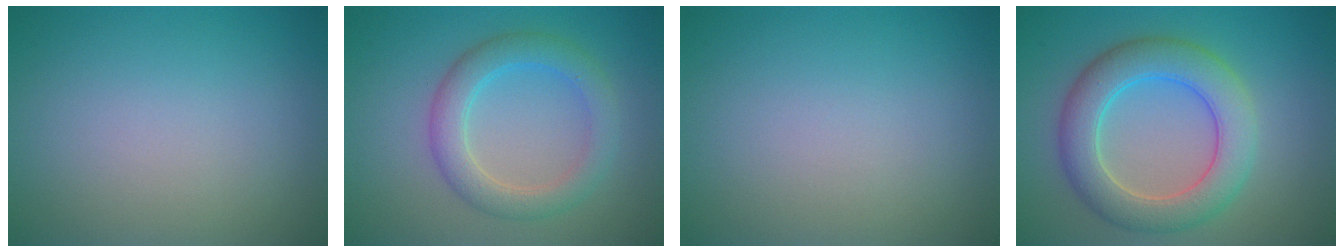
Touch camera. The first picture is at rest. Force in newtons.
{"total": 3.9, "press": 3.9, "slide": 0.2}
{"total": 0.0}
{"total": 6.4, "press": 6.3, "slide": 0.2}